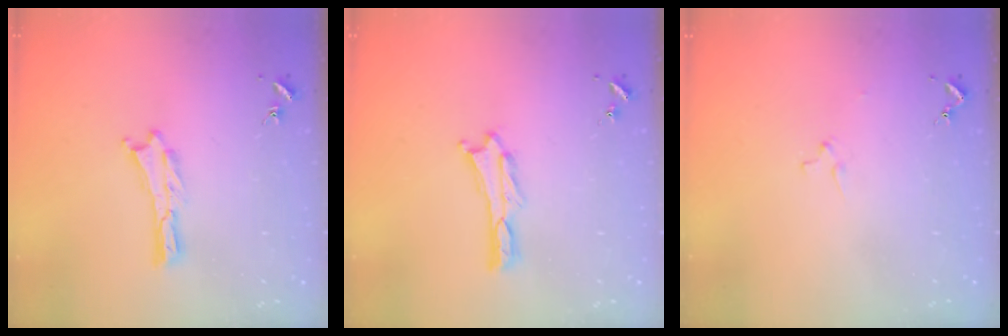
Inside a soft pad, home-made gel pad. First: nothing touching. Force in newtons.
{"total": 0.5, "press": 0.5, "slide": 0.2}
{"total": 1.1, "press": 1.1, "slide": 0.1}